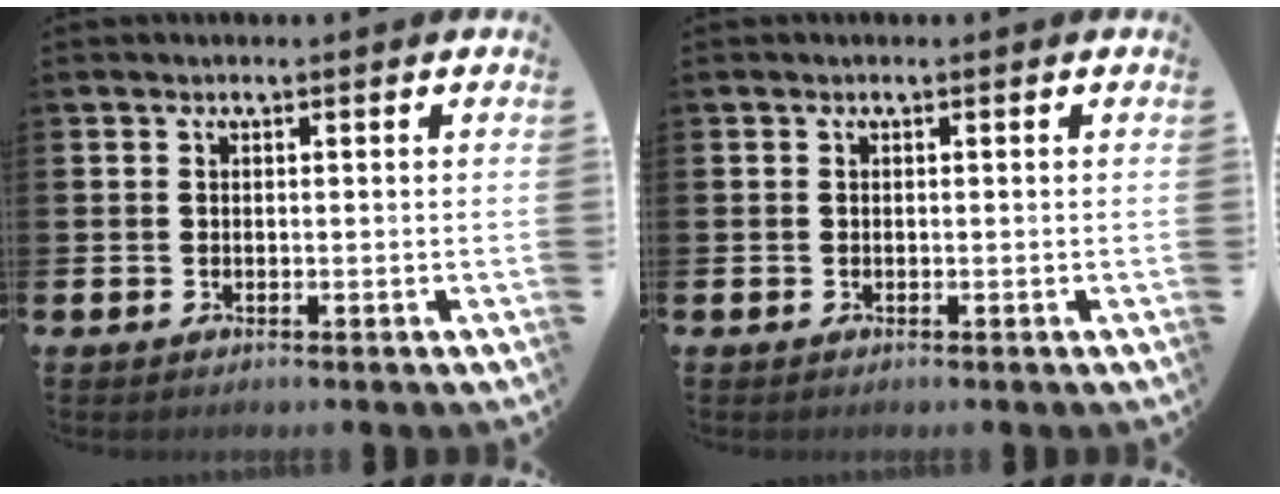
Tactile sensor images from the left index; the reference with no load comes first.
{"total": 0.0}